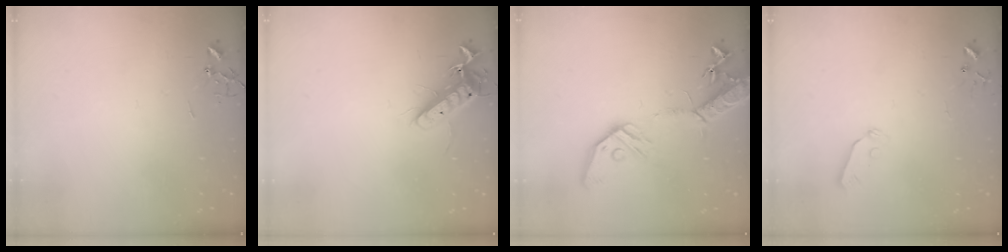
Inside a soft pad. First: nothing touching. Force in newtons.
{"total": 12.2, "press": 12.1, "slide": 1.4}
{"total": 16.6, "press": 16.2, "slide": 3.2}
{"total": 4.3, "press": 4.3, "slide": 0.7}